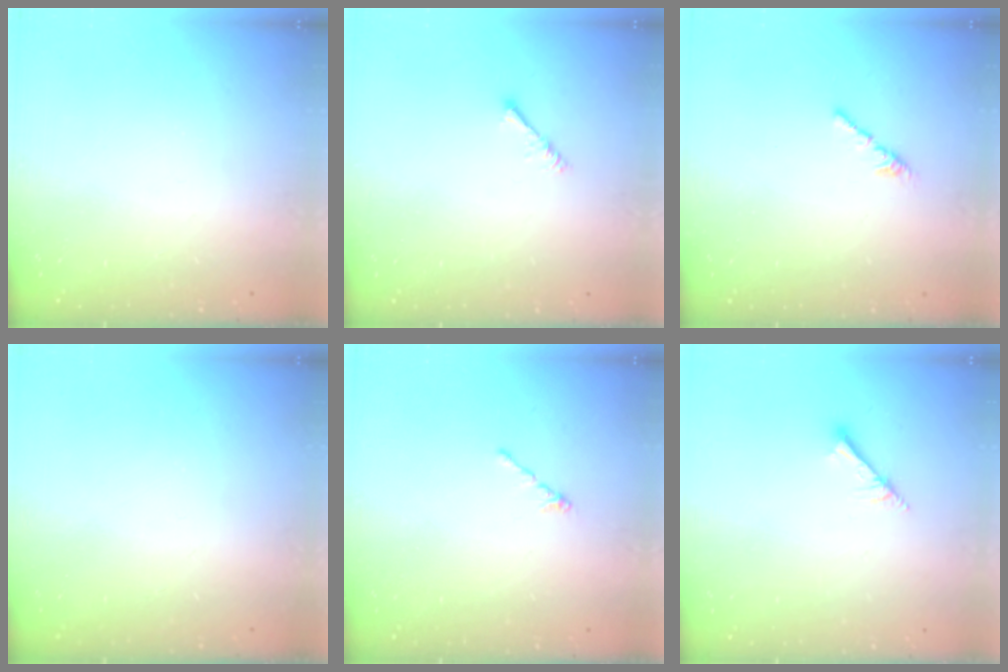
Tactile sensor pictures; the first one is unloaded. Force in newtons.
{"total": 1.4, "press": 1.3, "slide": 0.3}
{"total": 2.1, "press": 2.0, "slide": 0.7}
{"total": 0.0}
{"total": 0.5, "press": 0.4, "slide": 0.3}
{"total": 1.7, "press": 1.6, "slide": 0.1}